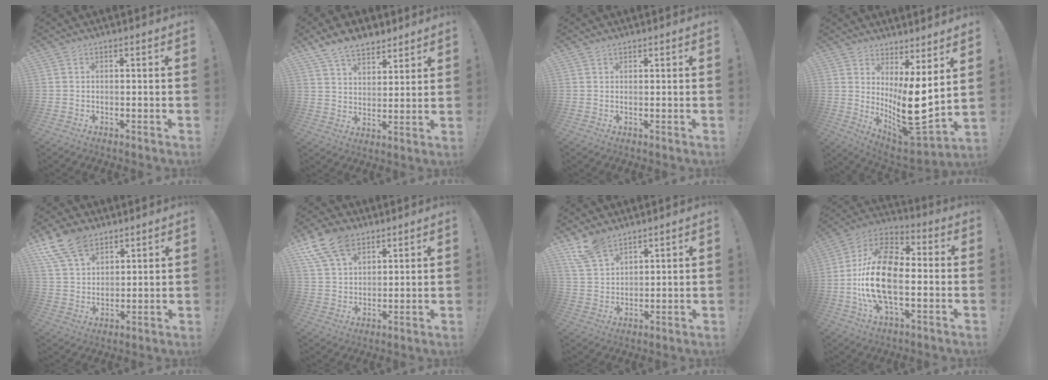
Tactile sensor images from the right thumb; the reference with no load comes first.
{"total": 9.3, "force": [7.3, 4.6, 3.4], "torque": [-0.057, -0.044, 0.139]}
{"total": 0.9, "force": [0.9, 0.2, 0.2], "torque": [0.001, -0.005, 0.016]}
{"total": 13.2, "force": [1.4, 4.3, 12.4], "torque": [-0.184, -0.049, 0.033]}
{"total": 12.9, "force": [8.6, 7.6, 5.8], "torque": [-0.109, -0.042, 0.168]}
{"total": 13.3, "force": [8.0, 8.2, 6.7], "torque": [-0.119, -0.034, 0.157]}
{"total": 9.5, "force": [7.3, 4.7, 3.7], "torque": [-0.074, -0.037, 0.146]}
{"total": 20.6, "force": [-2.2, 11.3, 17.0], "torque": [-0.328, 0.014, -0.036]}